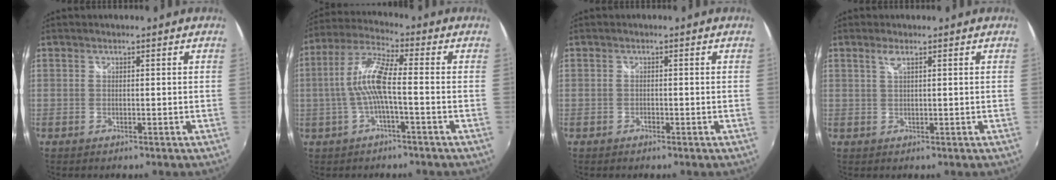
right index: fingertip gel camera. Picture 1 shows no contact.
{"total": 9.2, "force": [-1.2, 1.3, 9.0], "torque": [-0.192, 0.010, -0.021]}
{"total": 0.6, "force": [-0.5, 0.4, 0.1], "torque": [-0.001, -0.002, -0.008]}
{"total": 1.5, "force": [0.8, 0.0, 1.3], "torque": [-0.025, 0.002, 0.016]}